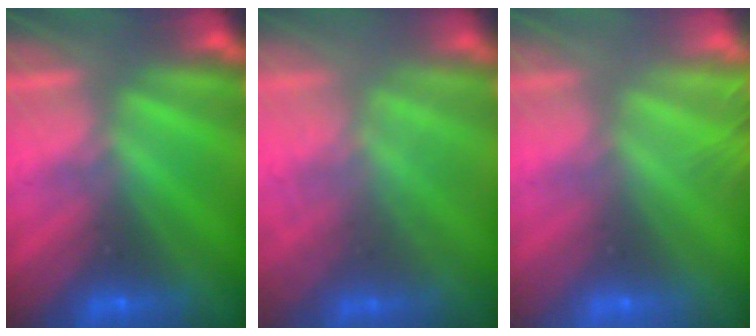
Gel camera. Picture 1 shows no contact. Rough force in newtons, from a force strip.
{"total": 1.7}
{"total": 7.8}